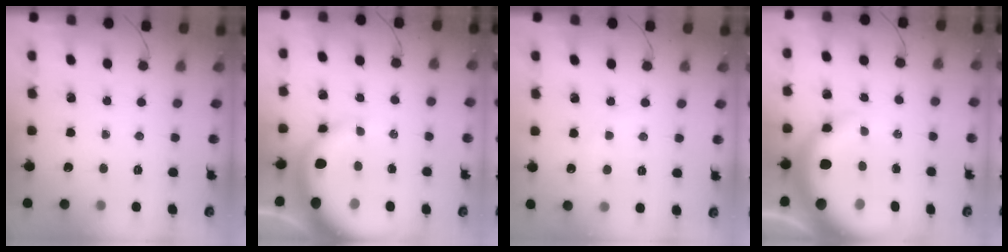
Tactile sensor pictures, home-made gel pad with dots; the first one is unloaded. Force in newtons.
{"total": 11.0, "press": 10.7, "slide": 2.4}
{"total": 3.3, "press": 3.1, "slide": 1.0}
{"total": 14.7, "press": 14.3, "slide": 3.4}